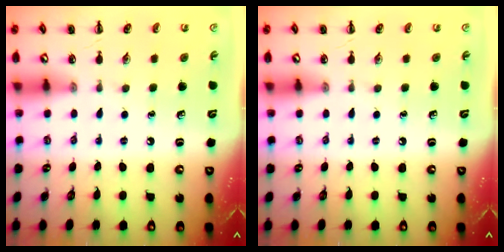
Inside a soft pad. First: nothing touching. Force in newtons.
{"total": 0.0}